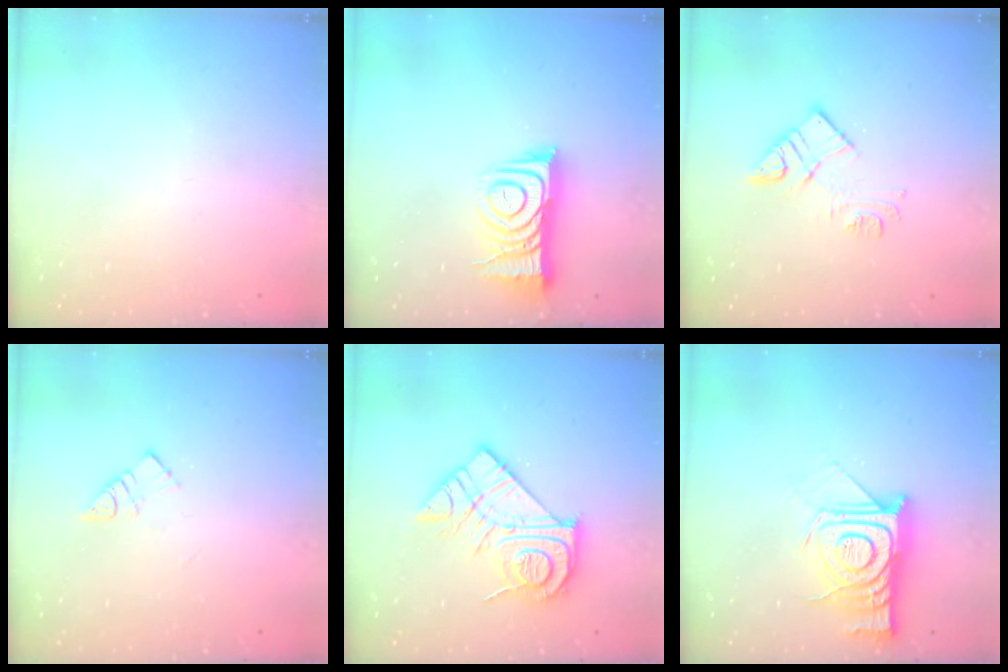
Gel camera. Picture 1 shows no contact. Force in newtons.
{"total": 11.3, "press": 11.2, "slide": 1.0}
{"total": 10.5, "press": 10.5, "slide": 0.7}
{"total": 5.6, "press": 5.6, "slide": 0.2}
{"total": 16.5, "press": 16.5, "slide": 1.2}
{"total": 15.2, "press": 15.1, "slide": 1.1}